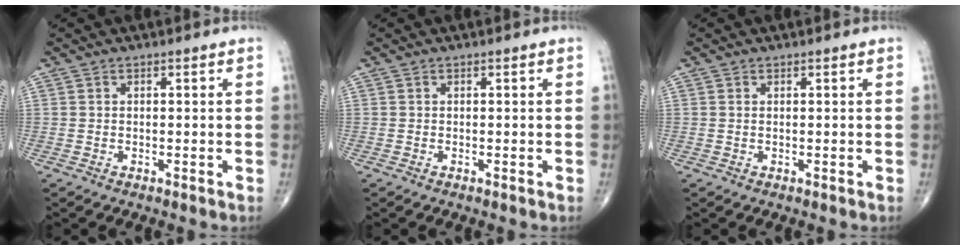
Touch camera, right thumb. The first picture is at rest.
{"total": 0.0}
{"total": 0.0}